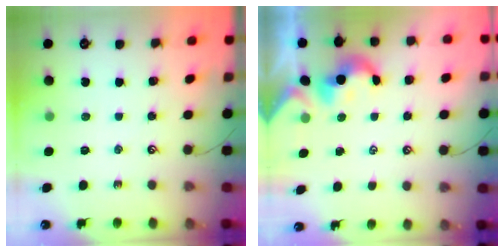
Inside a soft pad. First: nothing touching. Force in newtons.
{"total": 1.8, "press": 1.7, "slide": 0.5}